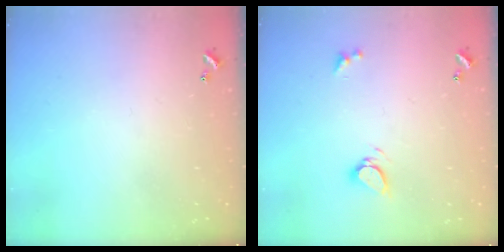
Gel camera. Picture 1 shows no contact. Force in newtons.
{"total": 4.0, "press": 3.9, "slide": 0.5}